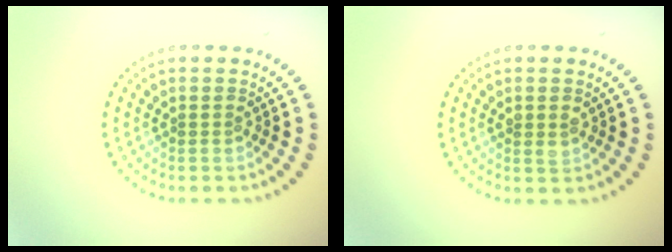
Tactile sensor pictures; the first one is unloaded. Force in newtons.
{"total": 1.1, "press": 1.0, "slide": 0.3}